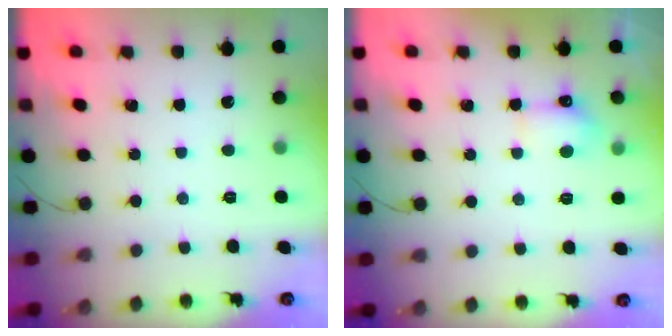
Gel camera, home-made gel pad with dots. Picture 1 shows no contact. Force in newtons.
{"total": 4.1, "press": 4.0, "slide": 0.9}